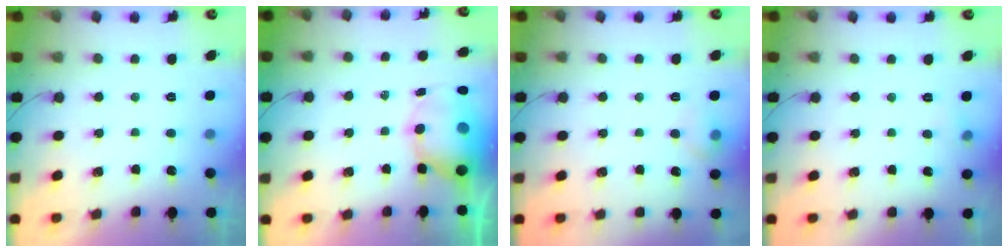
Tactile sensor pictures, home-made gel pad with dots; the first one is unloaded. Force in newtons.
{"total": 8.0, "press": 7.8, "slide": 1.8}
{"total": 5.7, "press": 5.6, "slide": 1.2}
{"total": 3.4, "press": 3.1, "slide": 1.3}